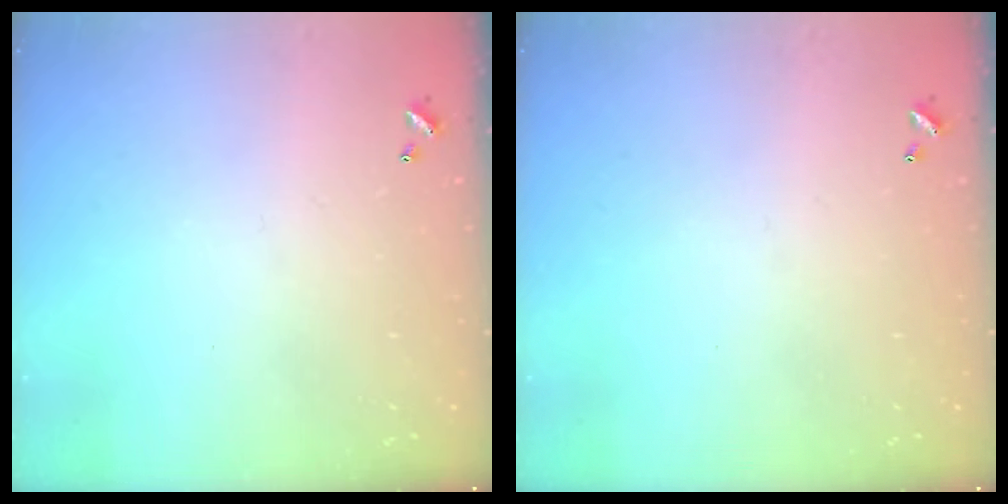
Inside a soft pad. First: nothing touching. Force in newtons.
{"total": 0.0}